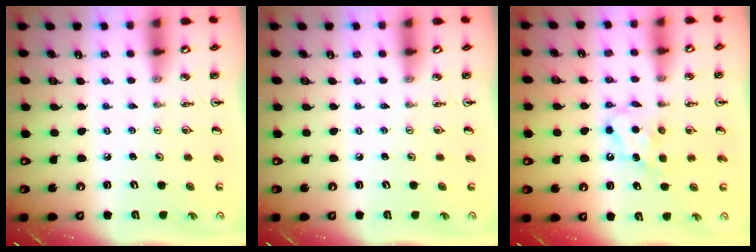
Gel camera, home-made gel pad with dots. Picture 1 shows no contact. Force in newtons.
{"total": 0.0}
{"total": 6.1, "press": 6.1, "slide": 0.2}